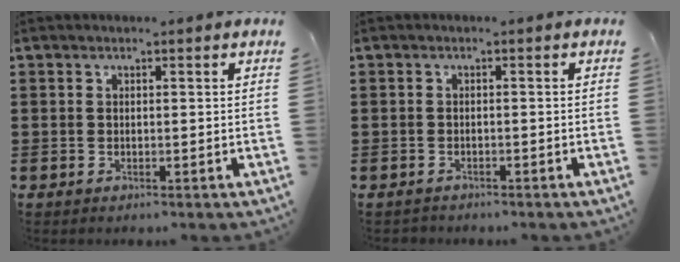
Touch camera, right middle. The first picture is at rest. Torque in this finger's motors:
{"motor_torque": [-0.38, 0.01, 0.01, -0.01]}